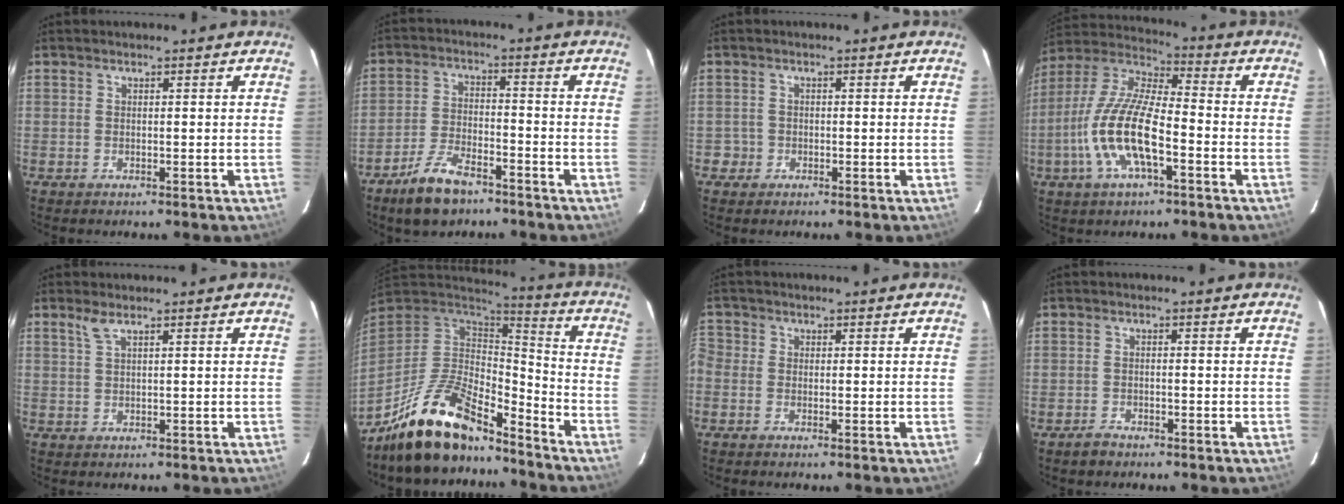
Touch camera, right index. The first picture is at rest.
{"total": 9.1, "force": [-6.6, 3.6, 5.0], "torque": [-0.117, -0.001, -0.121]}
{"total": 2.1, "force": [-0.8, 1.9, -0.2], "torque": [0.004, 0.014, -0.012]}
{"total": 15.5, "force": [-5.1, 4.9, 13.7], "torque": [-0.286, -0.004, -0.105]}
{"total": 1.6, "force": [1.1, 0.1, 1.2], "torque": [-0.027, 0.004, 0.025]}
{"total": 18.9, "force": [-14.5, 6.2, 10.5], "torque": [-0.218, -0.013, -0.258]}
{"total": 2.1, "force": [-0.8, 1.8, 0.7], "torque": [-0.022, 0.002, -0.026]}
{"total": 2.0, "force": [-1.6, 0.9, 0.7], "torque": [-0.017, 0.001, -0.028]}